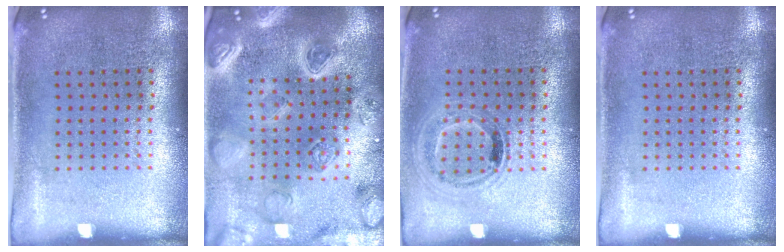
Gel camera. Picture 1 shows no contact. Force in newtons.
{"total": 4.6, "press": 4.0, "slide": 2.2}
{"total": 1.0, "press": 0.9, "slide": 0.4}
{"total": 0.0}